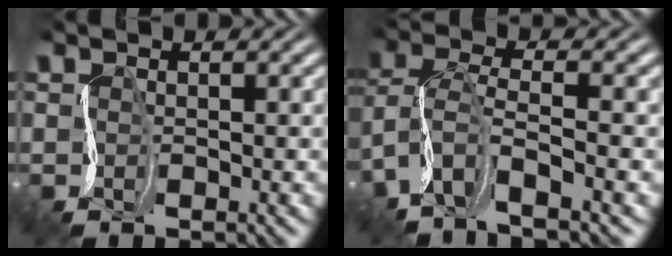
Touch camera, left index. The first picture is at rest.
{"total": 6.4, "force": [-3.2, 2.8, 4.8], "torque": [-0.107, -0.002, -0.072]}